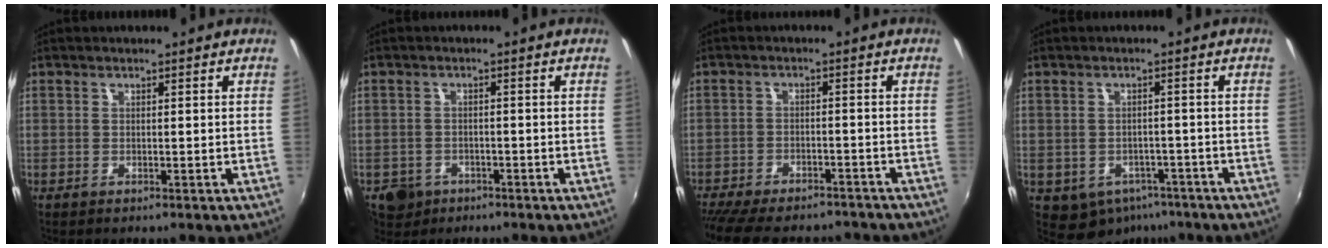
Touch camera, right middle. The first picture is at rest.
{"total": 4.9, "force": [-2.6, 4.0, 1.3], "torque": [-0.039, -0.001, -0.037]}
{"total": 16.7, "force": [-14.0, 5.6, 7.0], "torque": [-0.158, -0.022, -0.199]}
{"total": 7.2, "force": [-4.2, 5.3, 2.5], "torque": [-0.060, -0.006, -0.043]}